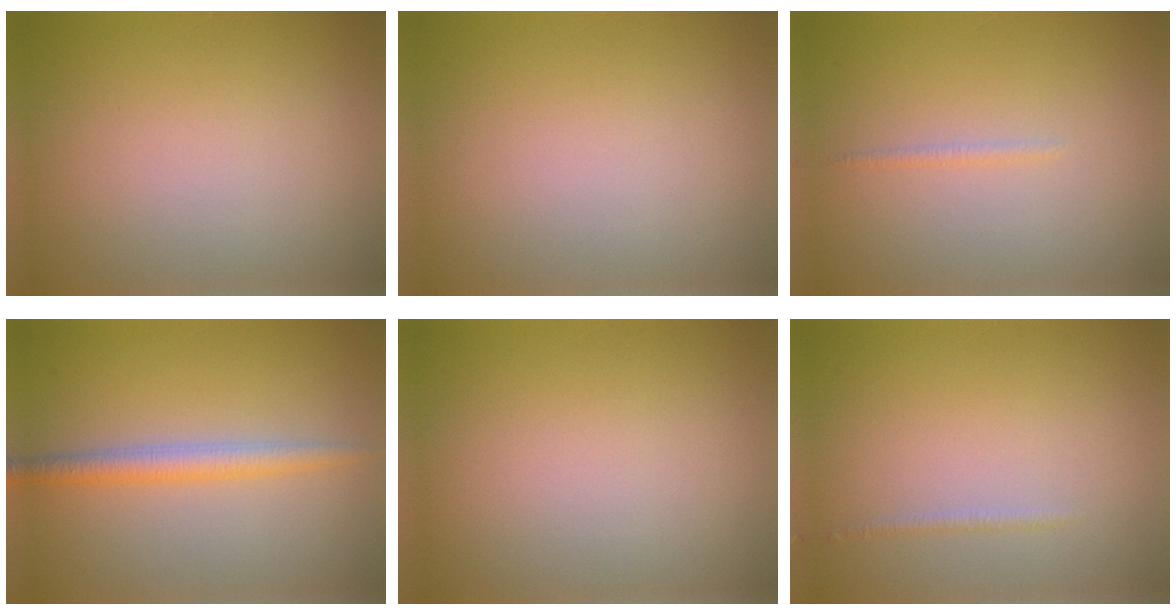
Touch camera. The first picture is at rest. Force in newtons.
{"total": 0.0}
{"total": 0.6, "press": 0.6, "slide": 0.1}
{"total": 2.5, "press": 2.5, "slide": 0.1}
{"total": 0.0}
{"total": 0.6, "press": 0.6, "slide": 0.0}